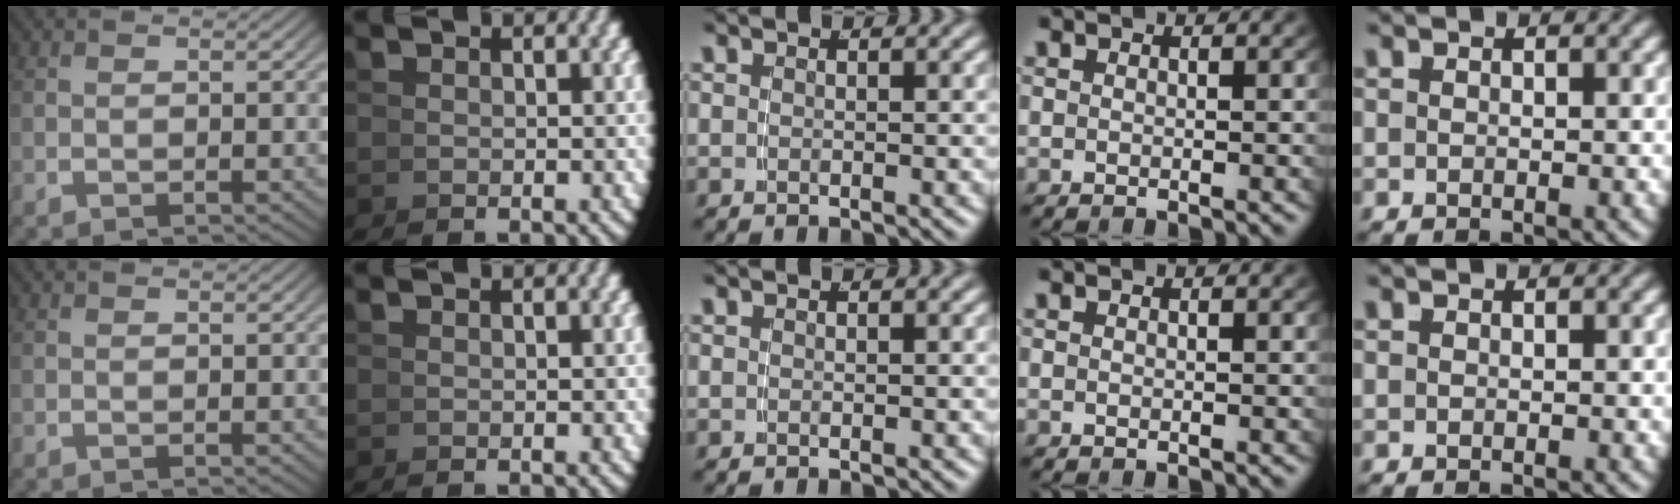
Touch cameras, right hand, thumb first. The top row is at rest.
{}